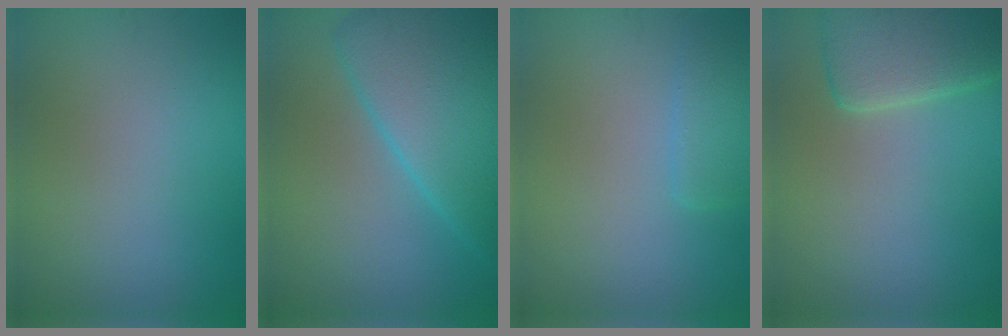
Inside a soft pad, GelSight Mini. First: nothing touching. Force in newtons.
{"total": 8.2, "press": 8.2, "slide": 0.3}
{"total": 1.8, "press": 1.8, "slide": 0.2}
{"total": 5.0, "press": 4.9, "slide": 0.4}